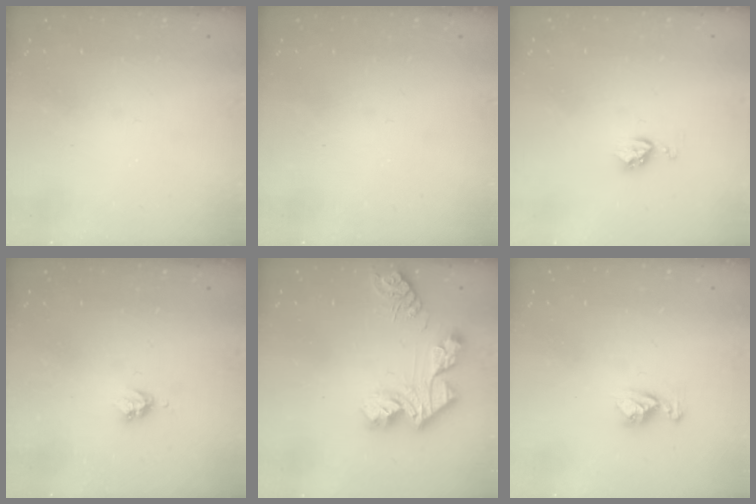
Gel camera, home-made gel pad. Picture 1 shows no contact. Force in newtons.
{"total": 0.0}
{"total": 3.7, "press": 3.7, "slide": 0.5}
{"total": 3.2, "press": 3.2, "slide": 0.3}
{"total": 12.0, "press": 12.0, "slide": 1.1}
{"total": 6.9, "press": 6.9, "slide": 0.7}